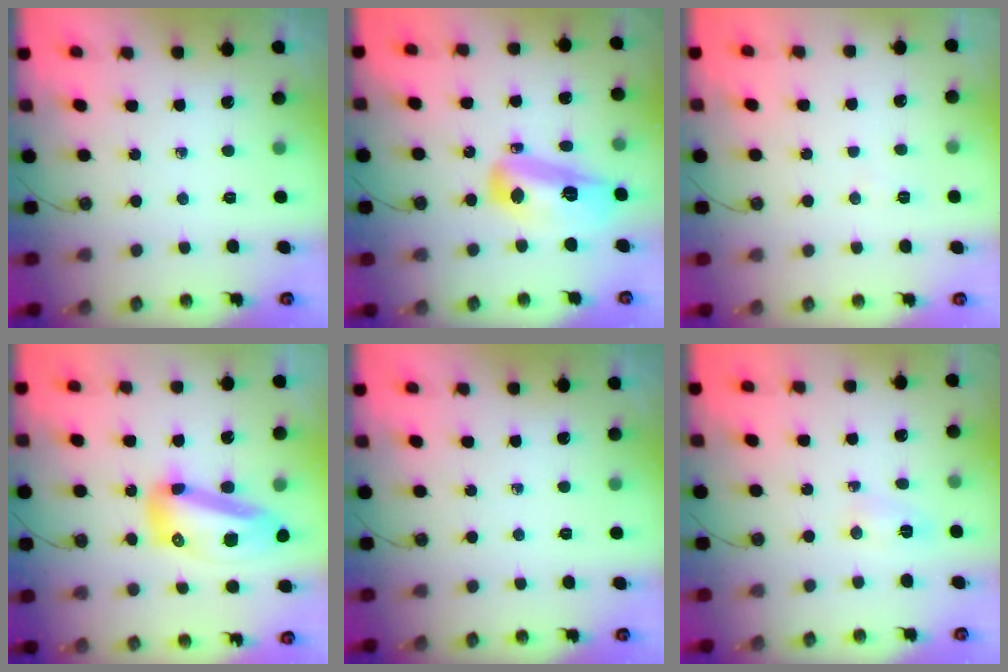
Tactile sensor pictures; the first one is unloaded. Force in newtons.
{"total": 13.7, "press": 13.6, "slide": 1.5}
{"total": 3.9, "press": 3.8, "slide": 1.0}
{"total": 16.4, "press": 16.2, "slide": 2.1}
{"total": 0.0}
{"total": 13.3, "press": 3.3, "slide": 12.8}